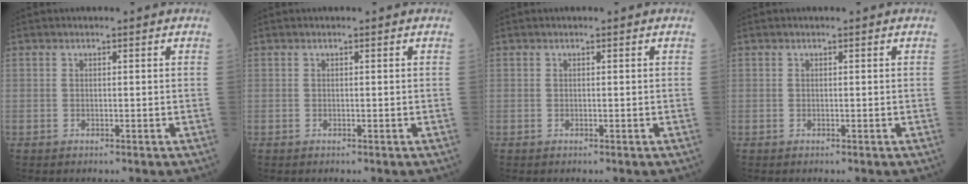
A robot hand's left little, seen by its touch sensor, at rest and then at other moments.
{"total": 0.0}
{"total": 0.0}
{"total": 0.0}